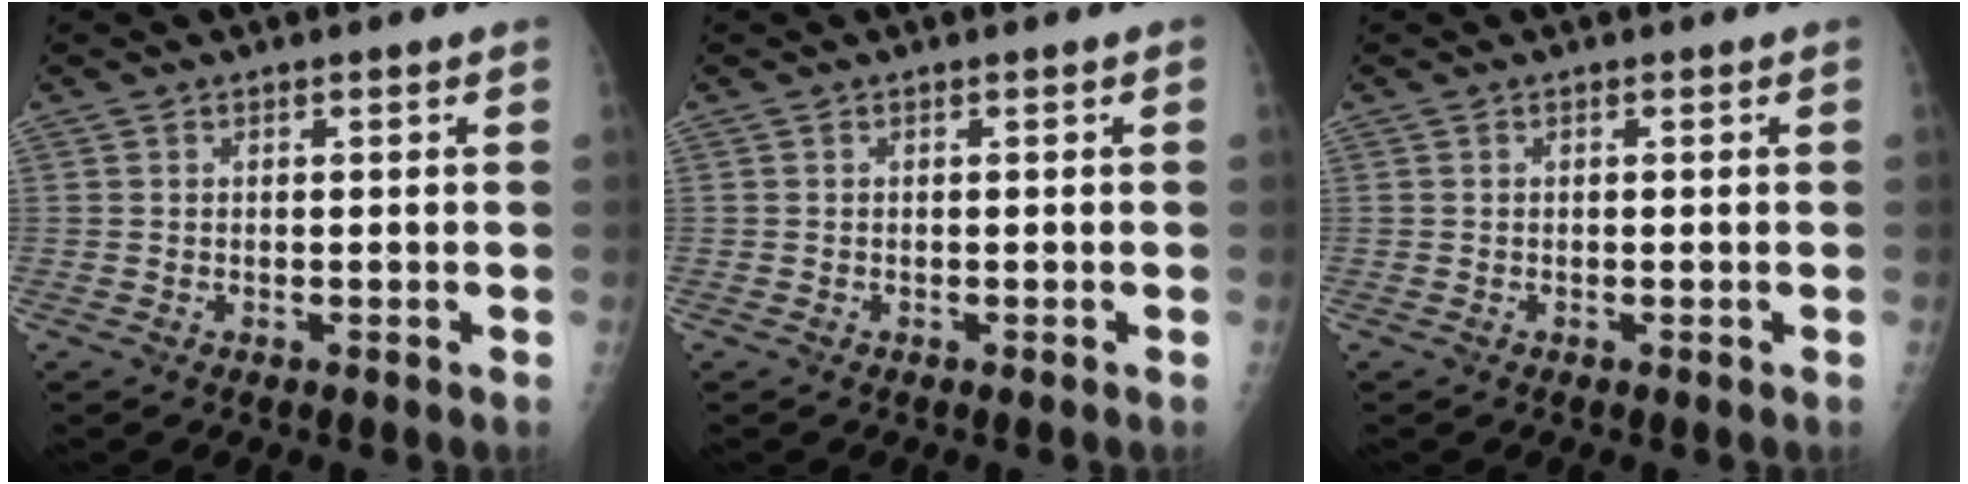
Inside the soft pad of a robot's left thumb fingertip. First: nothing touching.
{"total": 0.0}
{"total": 0.0}